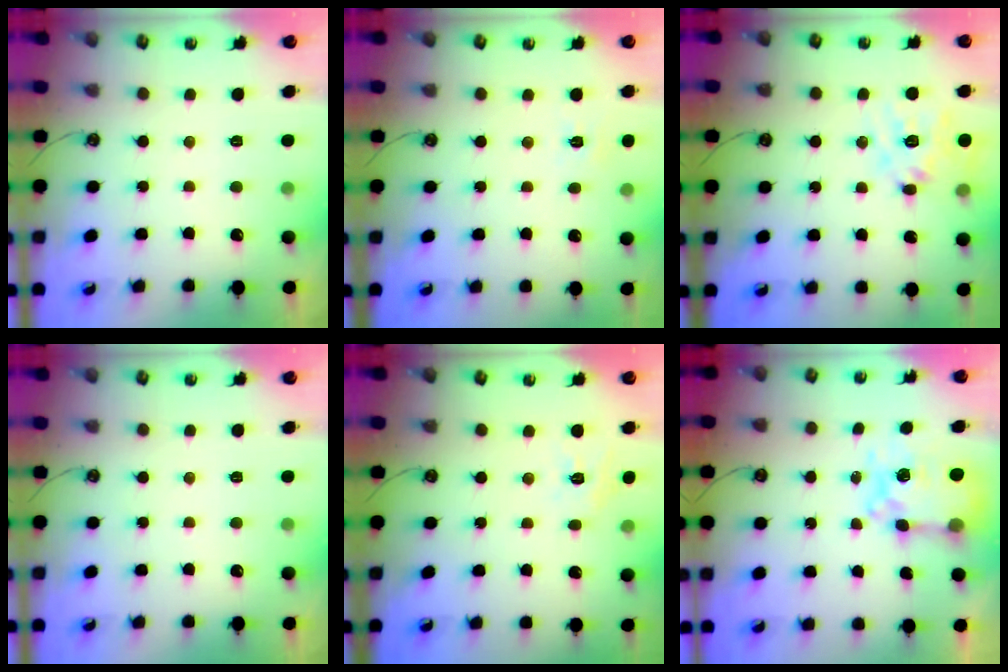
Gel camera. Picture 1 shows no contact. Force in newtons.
{"total": 5.5, "press": 5.5, "slide": 0.5}
{"total": 14.9, "press": 14.8, "slide": 1.3}
{"total": 0.0}
{"total": 6.0, "press": 5.9, "slide": 0.4}
{"total": 8.6, "press": 8.6, "slide": 0.7}